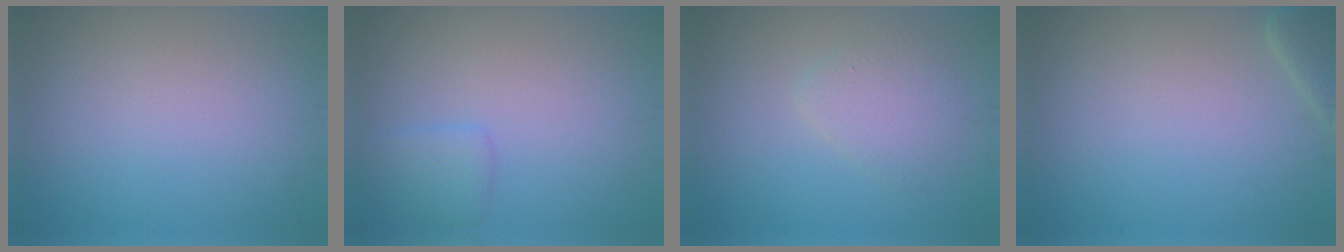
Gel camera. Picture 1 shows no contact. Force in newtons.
{"total": 1.6, "press": 1.6, "slide": 0.0}
{"total": 2.4, "press": 2.4, "slide": 0.2}
{"total": 1.9, "press": 1.9, "slide": 0.3}